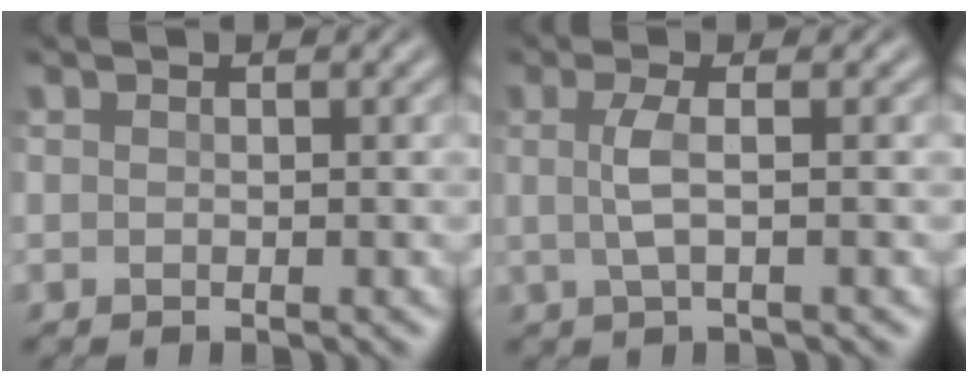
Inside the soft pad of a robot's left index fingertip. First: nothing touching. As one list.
[{"total": 2.2, "force": [0.1, 0.2, 2.2], "torque": [-0.052, 0.000, 0.001]}]